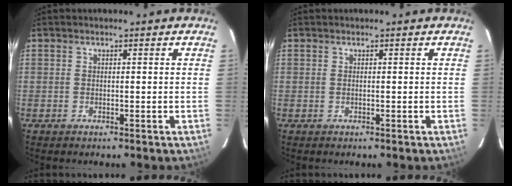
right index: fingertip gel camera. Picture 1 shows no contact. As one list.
[{"total": 0.0}]